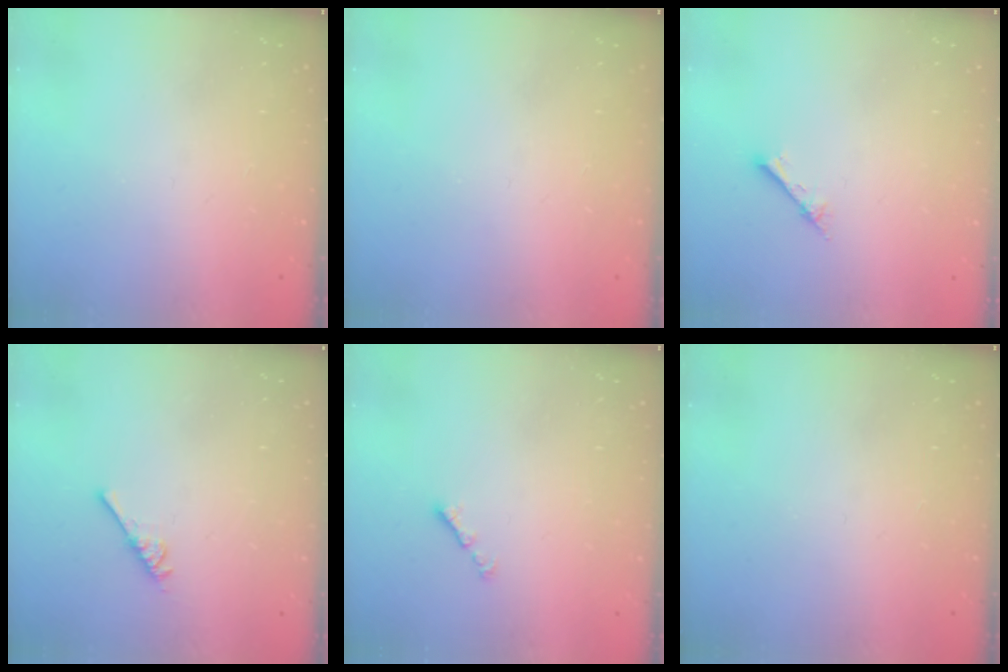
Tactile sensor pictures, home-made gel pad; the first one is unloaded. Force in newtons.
{"total": 0.0}
{"total": 2.4, "press": 2.4, "slide": 0.3}
{"total": 5.0, "press": 4.9, "slide": 0.8}
{"total": 1.3, "press": 1.2, "slide": 0.5}
{"total": 0.0}